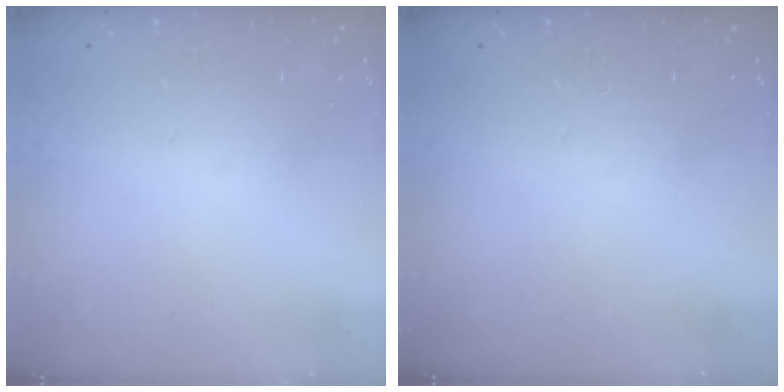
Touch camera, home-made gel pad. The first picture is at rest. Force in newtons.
{"total": 0.0}